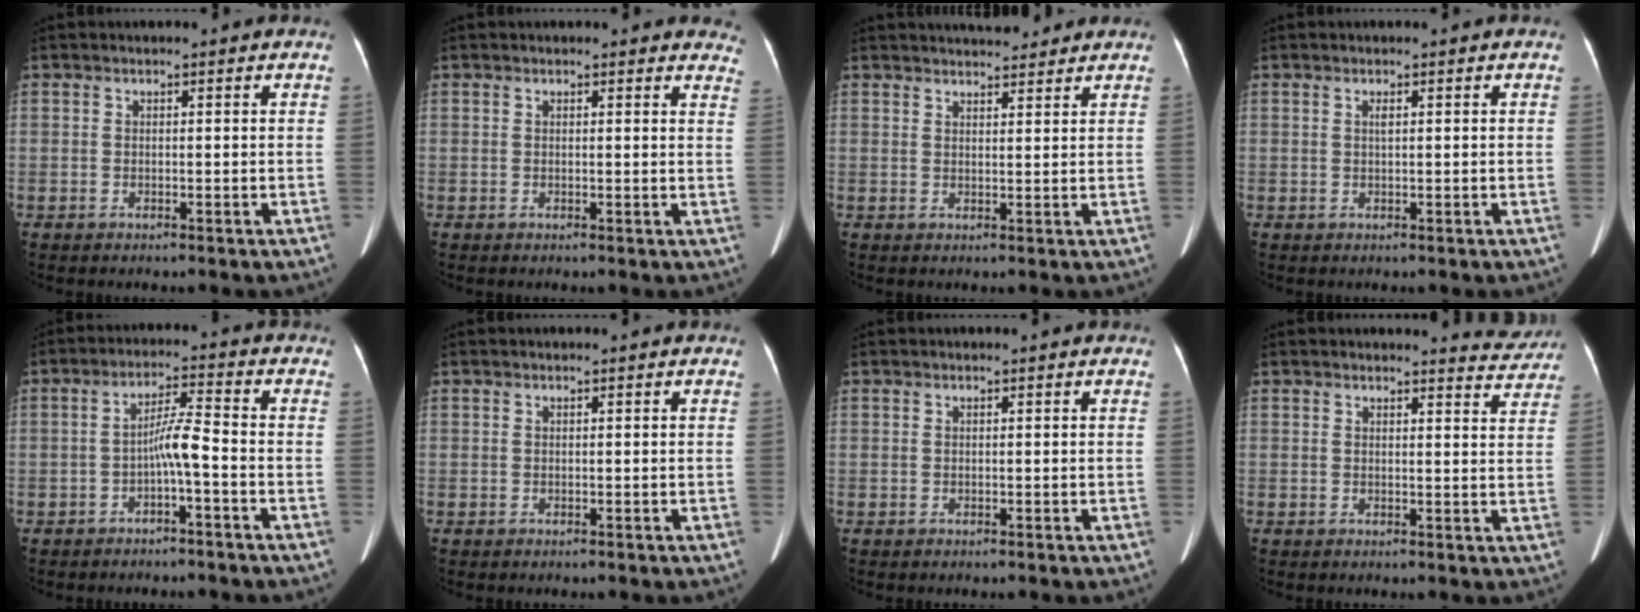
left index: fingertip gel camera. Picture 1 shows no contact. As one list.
[{"total": 6.2, "force": [5.7, 2.1, 1.1], "torque": [0.021, -0.015, 0.026]}, {"total": 6.4, "force": [5.9, 1.2, 1.9], "torque": [-0.025, 0.017, 0.078]}, {"total": 0.6, "force": [0.1, 0.1, 0.6], "torque": [-0.013, 0.000, 0.004]}, {"total": 4.5, "force": [-1.7, -0.1, 4.2], "torque": [-0.077, 0.011, -0.029]}, {"total": 0.0}, {"total": 0.0}, {"total": 4.3, "force": [4.2, 0.4, -0.5], "torque": [0.008, -0.028, 0.030]}]